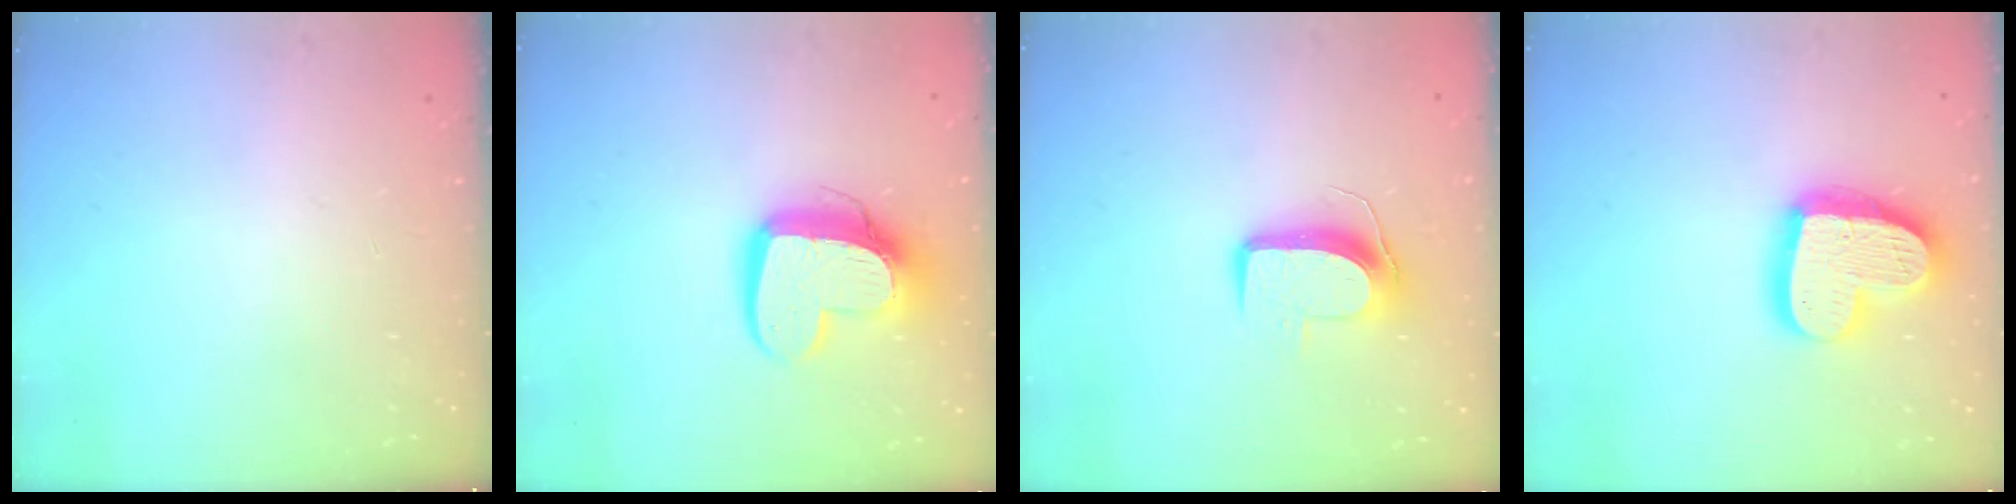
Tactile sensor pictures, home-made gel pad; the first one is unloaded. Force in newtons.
{"total": 14.1, "press": 14.0, "slide": 1.2}
{"total": 9.5, "press": 9.5, "slide": 0.3}
{"total": 19.9, "press": 19.9, "slide": 1.6}